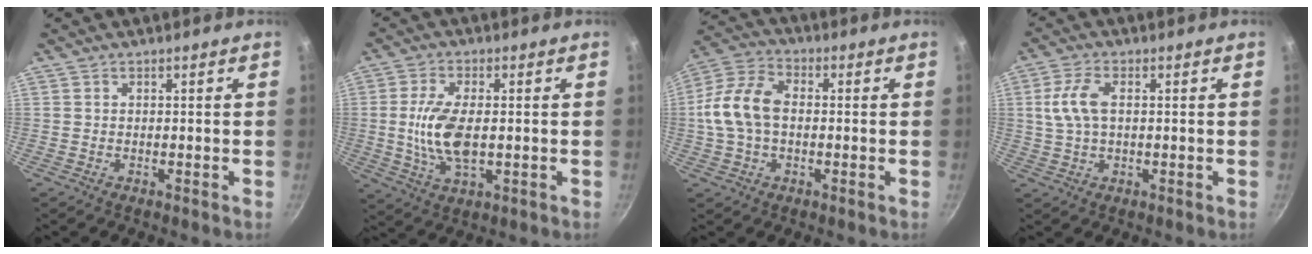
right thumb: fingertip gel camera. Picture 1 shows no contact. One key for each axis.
{"total": 10.1, "fx": -0.2, "fy": 4.9, "fz": 8.9, "tx": -0.175, "ty": -0.003, "tz": -0.005}
{"total": 11.9, "fx": -0.1, "fy": 7.8, "fz": 8.9, "tx": -0.165, "ty": 0.032, "tz": -0.016}
{"total": 6.8, "fx": 1.0, "fy": 3.7, "fz": 5.6, "tx": -0.118, "ty": 0.011, "tz": 0.017}